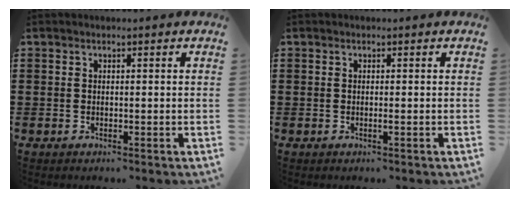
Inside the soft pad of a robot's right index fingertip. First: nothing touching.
{"total": 0.6, "force": [-0.1, -0.1, 0.5], "torque": [-0.009, -0.004, -0.002]}